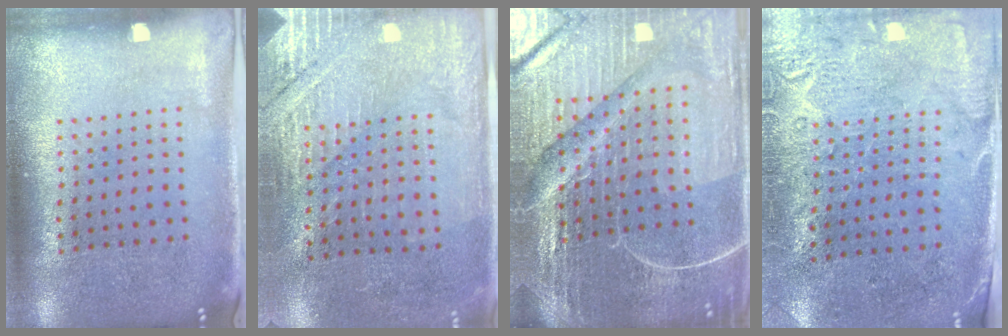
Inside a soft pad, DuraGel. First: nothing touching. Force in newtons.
{"total": 2.8, "press": 2.7, "slide": 0.8}
{"total": 6.3, "press": 5.7, "slide": 2.8}
{"total": 2.8, "press": 2.4, "slide": 1.4}